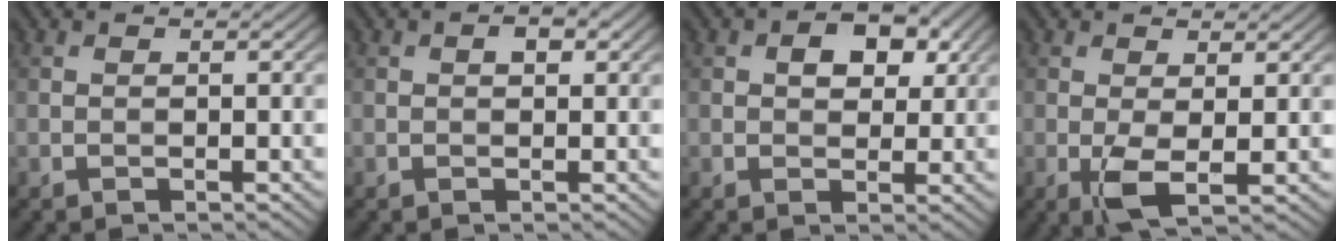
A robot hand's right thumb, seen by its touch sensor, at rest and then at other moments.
{"total": 1.5, "force": [0.4, 0.9, 1.2], "torque": [-0.015, 0.002, 0.004]}
{"total": 4.7, "force": [1.5, 3.1, 3.2], "torque": [-0.051, 0.001, 0.021]}
{"total": 3.5, "force": [-0.1, 1.0, 3.3], "torque": [-0.076, -0.005, -0.004]}